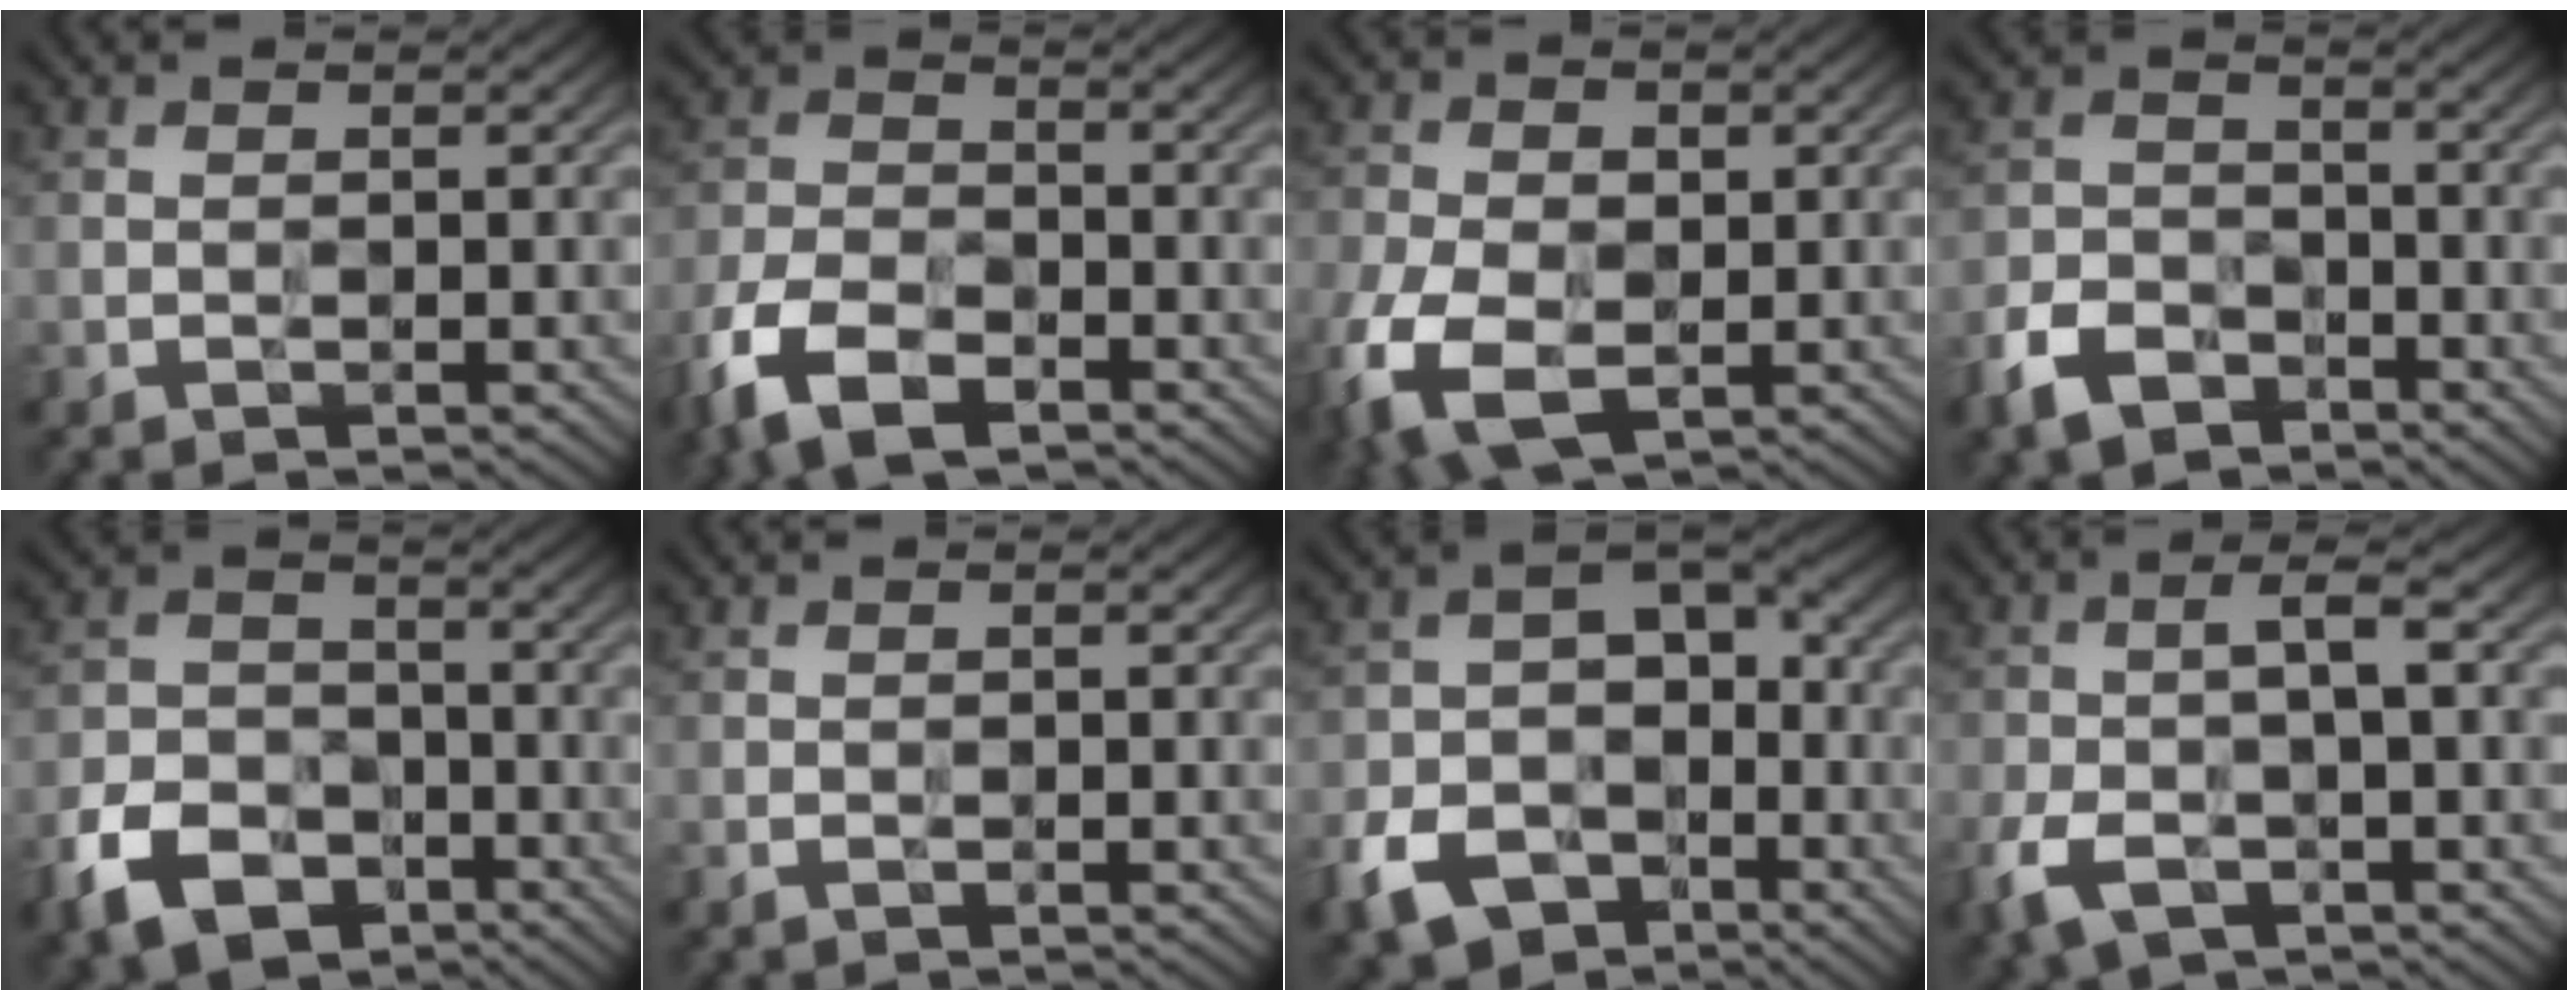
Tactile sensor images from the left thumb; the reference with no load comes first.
{"total": 10.1, "force": [-6.1, 5.3, 6.1], "torque": [-0.143, -0.020, -0.128]}
{"total": 10.8, "force": [-3.7, 6.9, 7.4], "torque": [-0.189, -0.037, -0.063]}
{"total": 6.7, "force": [-4.5, 3.9, 3.1], "torque": [-0.069, -0.004, -0.102]}
{"total": 9.1, "force": [-5.3, 6.0, 4.5], "torque": [-0.100, -0.014, -0.112]}
{"total": 0.9, "force": [-0.5, 0.4, 0.7], "torque": [-0.013, -0.001, -0.009]}
{"total": 11.5, "force": [-5.8, 7.7, 6.3], "torque": [-0.124, -0.025, -0.117]}
{"total": 6.5, "force": [-2.3, 2.7, 5.4], "torque": [-0.117, -0.001, -0.049]}